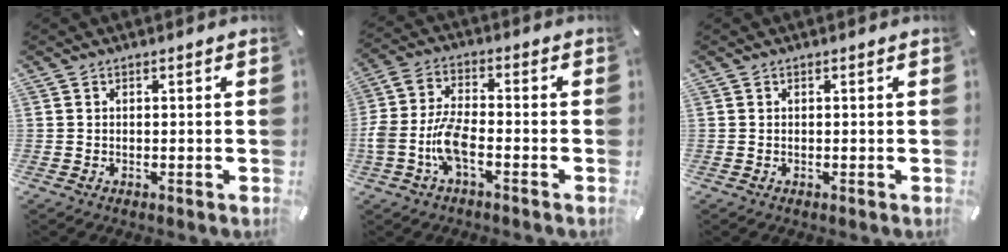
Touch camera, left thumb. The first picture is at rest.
{"total": 8.7, "force": [-3.6, 3.5, 7.1], "torque": [-0.160, -0.003, -0.068]}
{"total": 0.0}